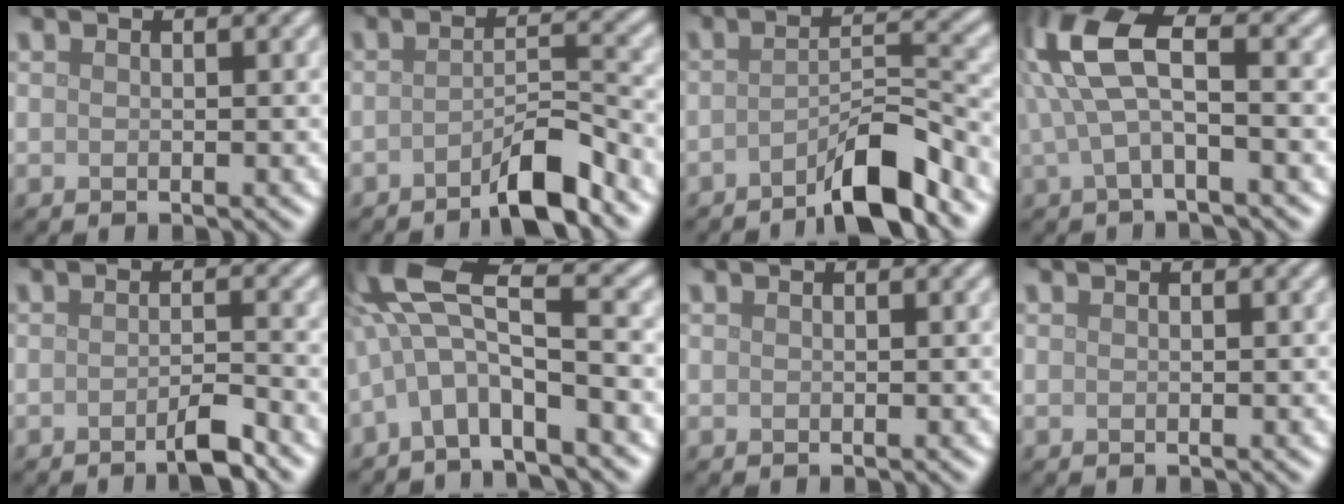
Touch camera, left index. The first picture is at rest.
{"total": 4.5, "force": [-3.1, 0.7, 3.2], "torque": [-0.049, 0.010, -0.061]}
{"total": 5.5, "force": [-3.7, 0.8, 4.0], "torque": [-0.060, 0.012, -0.070]}
{"total": 6.5, "force": [0.8, 2.5, 5.9], "torque": [-0.132, 0.016, 0.008]}
{"total": 2.4, "force": [-1.5, 0.4, 1.8], "torque": [-0.027, 0.001, -0.033]}
{"total": 7.9, "force": [-1.7, 2.3, 7.4], "torque": [-0.142, 0.028, -0.049]}
{"total": 0.0}
{"total": 0.0}